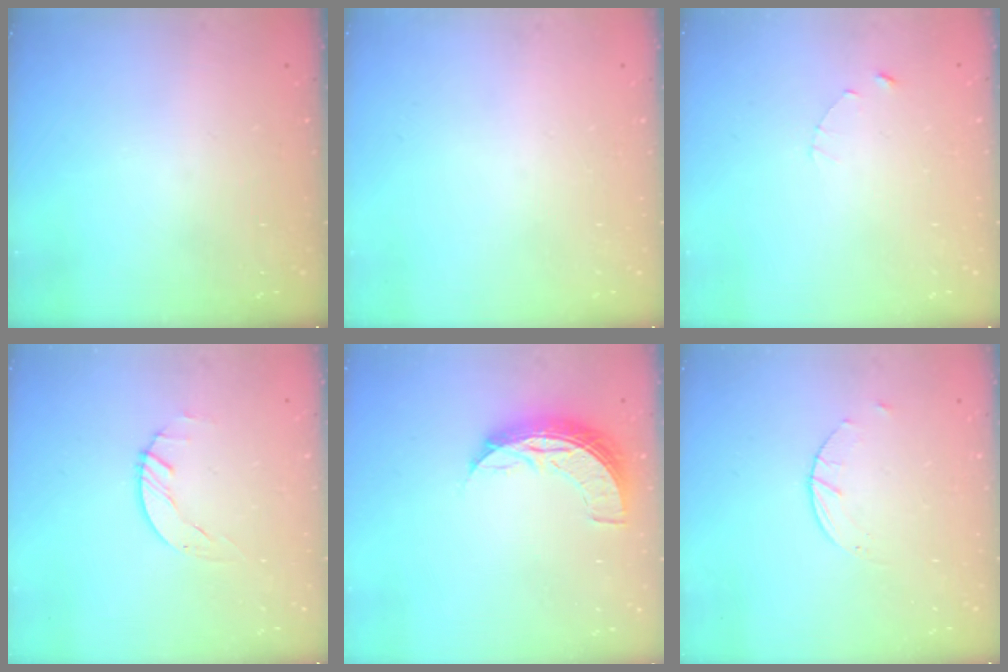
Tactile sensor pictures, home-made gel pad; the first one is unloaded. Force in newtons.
{"total": 0.0}
{"total": 1.0, "press": 1.0, "slide": 0.2}
{"total": 1.7, "press": 1.7, "slide": 0.1}
{"total": 8.3, "press": 8.3, "slide": 0.4}
{"total": 2.6, "press": 2.6, "slide": 0.4}